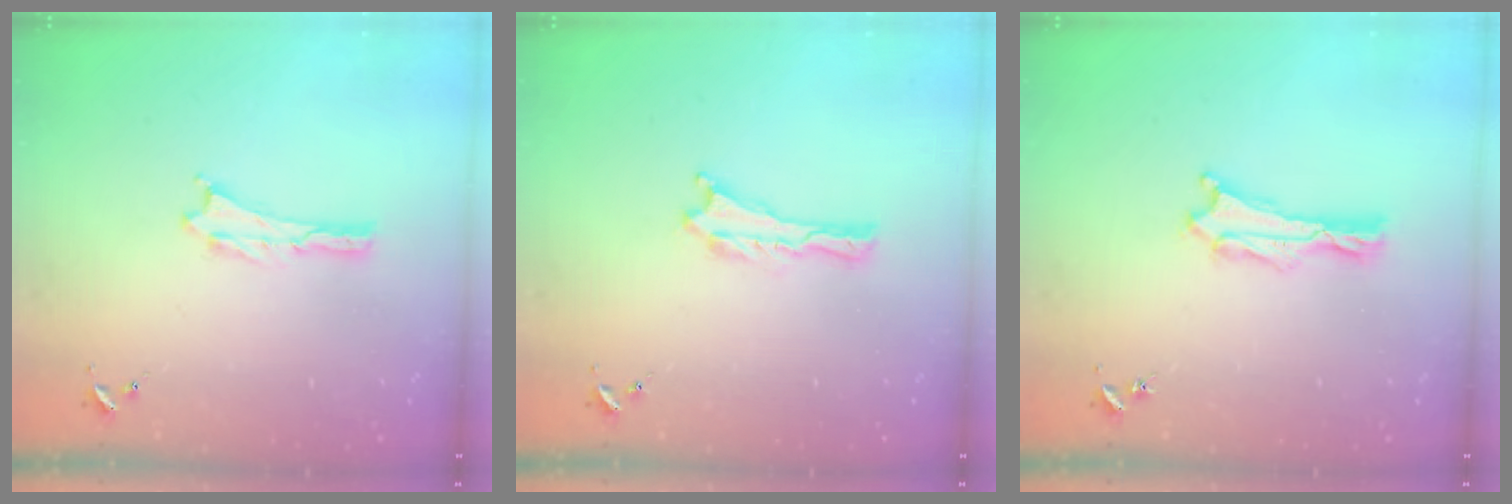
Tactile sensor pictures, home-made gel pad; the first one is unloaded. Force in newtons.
{"total": 0.0}
{"total": 1.0, "press": 1.0, "slide": 0.1}